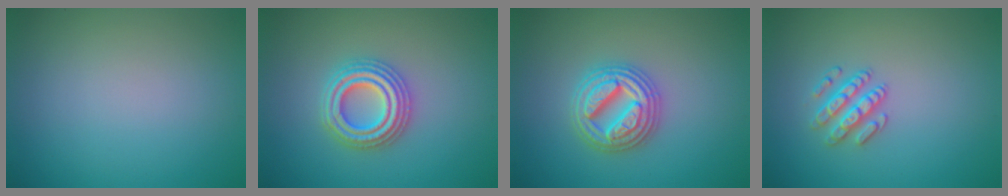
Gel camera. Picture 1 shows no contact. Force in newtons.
{"total": 4.4, "press": 4.4, "slide": 0.7}
{"total": 4.7, "press": 4.6, "slide": 0.8}
{"total": 2.4, "press": 2.3, "slide": 0.6}